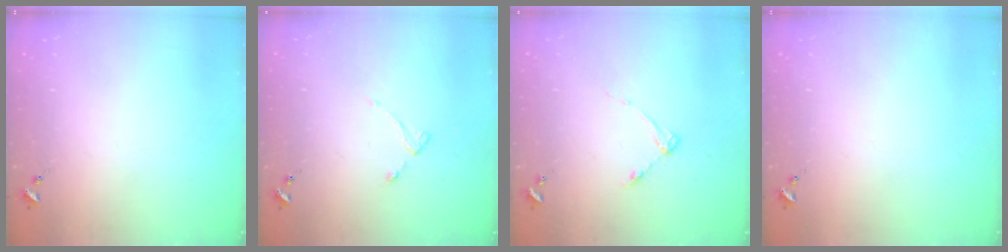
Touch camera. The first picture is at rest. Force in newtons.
{"total": 2.8, "press": 2.7, "slide": 0.5}
{"total": 3.7, "press": 3.7, "slide": 0.4}
{"total": 0.0}